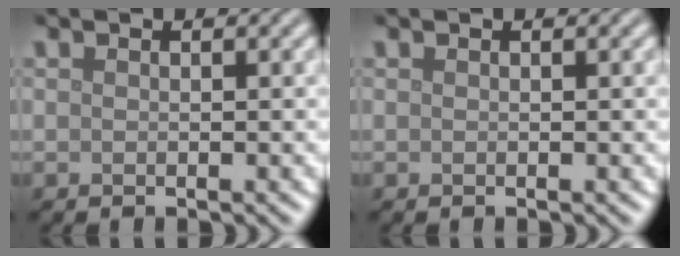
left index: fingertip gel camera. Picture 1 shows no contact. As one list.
[{"total": 0.0}]